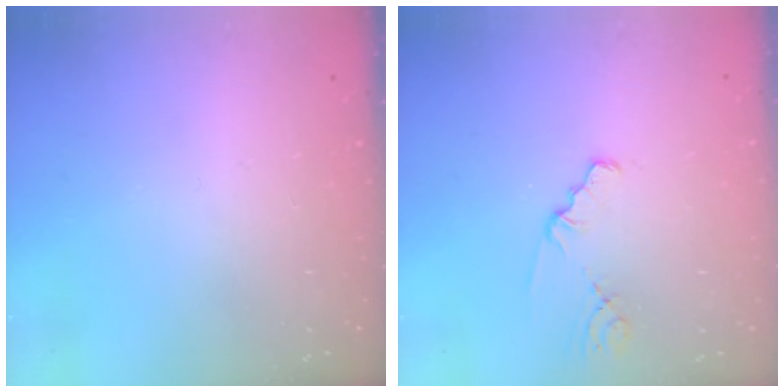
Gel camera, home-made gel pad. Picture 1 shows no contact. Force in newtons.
{"total": 1.7, "press": 1.7, "slide": 0.1}